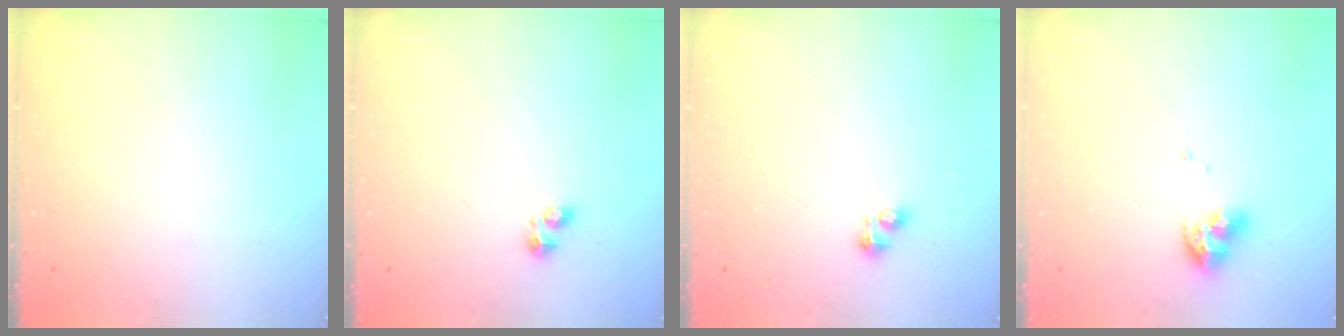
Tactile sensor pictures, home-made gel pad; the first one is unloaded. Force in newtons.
{"total": 2.2, "press": 2.2, "slide": 0.5}
{"total": 2.4, "press": 2.4, "slide": 0.3}
{"total": 8.6, "press": 8.5, "slide": 0.9}